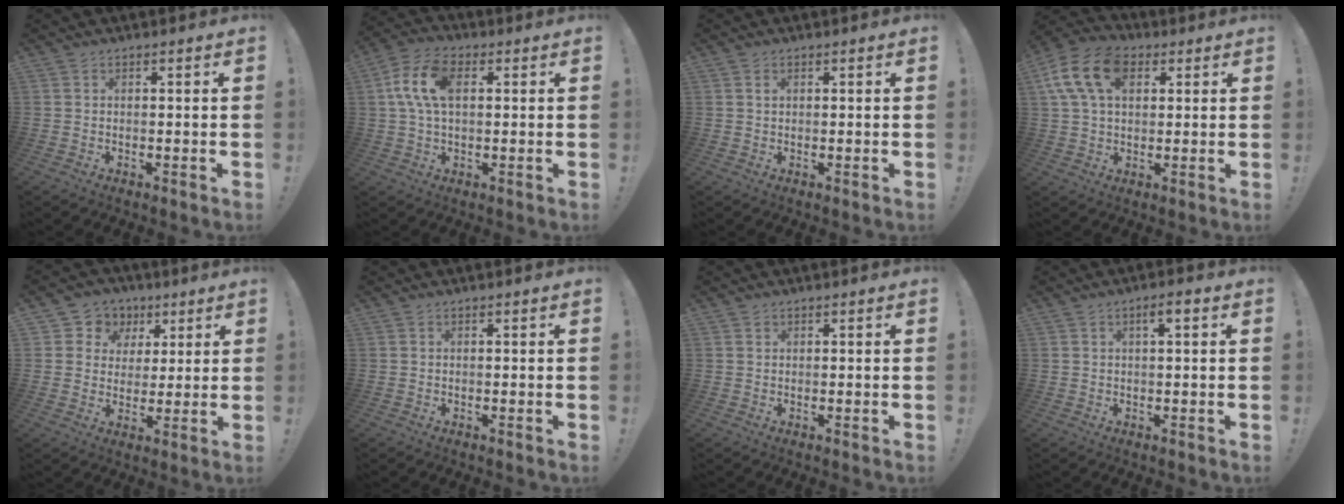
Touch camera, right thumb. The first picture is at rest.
{"total": 11.4, "force": [2.5, 6.5, 9.0], "torque": [-0.184, 0.009, 0.048]}
{"total": 0.7, "force": [0.4, 0.4, 0.4], "torque": [-0.006, 0.000, 0.006]}
{"total": 15.2, "force": [5.2, 9.9, 10.2], "torque": [-0.200, -0.004, 0.099]}
{"total": 7.8, "force": [2.1, 7.3, 1.6], "torque": [-0.028, -0.011, 0.046]}
{"total": 0.0}
{"total": 0.7, "force": [0.5, 0.4, -0.1], "torque": [0.002, -0.001, 0.010]}
{"total": 3.1, "force": [1.0, 0.6, 2.8], "torque": [-0.049, 0.001, 0.013]}